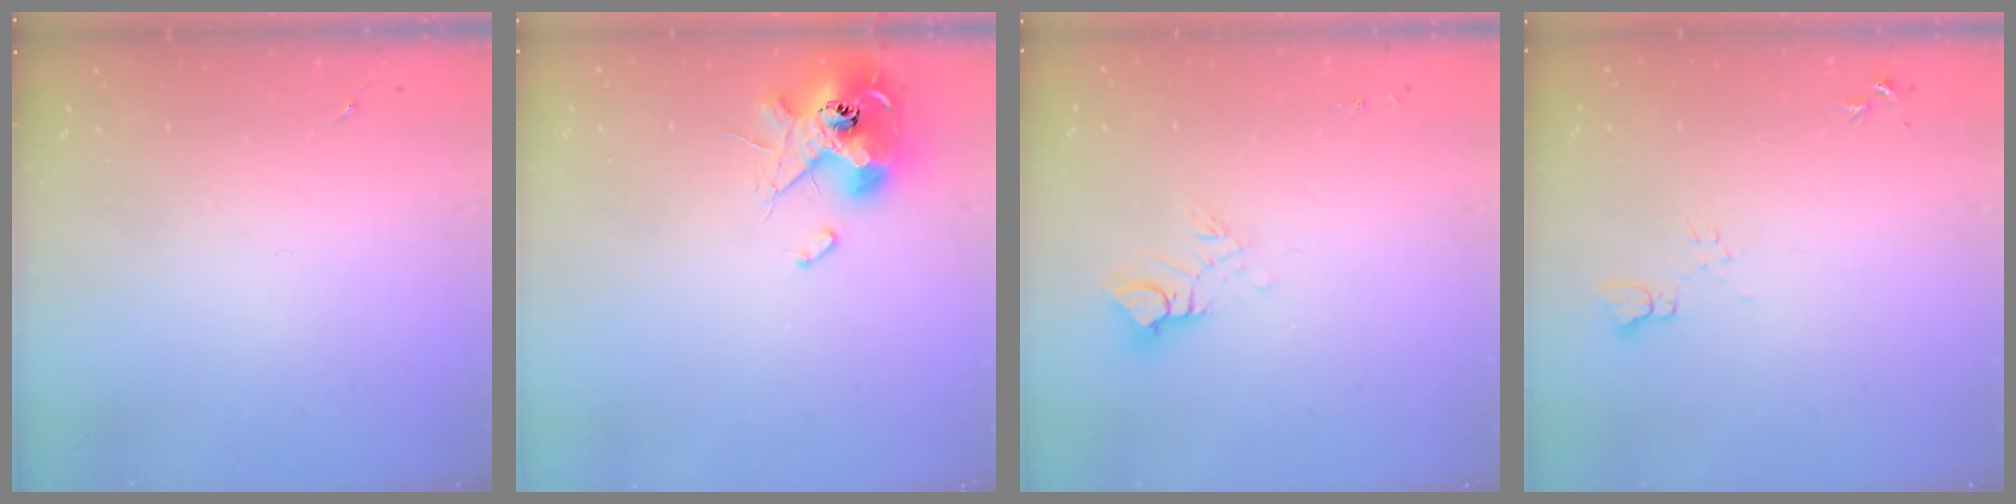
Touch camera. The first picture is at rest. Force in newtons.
{"total": 13.1, "press": 13.0, "slide": 1.6}
{"total": 8.6, "press": 8.6, "slide": 0.9}
{"total": 5.9, "press": 5.8, "slide": 0.6}